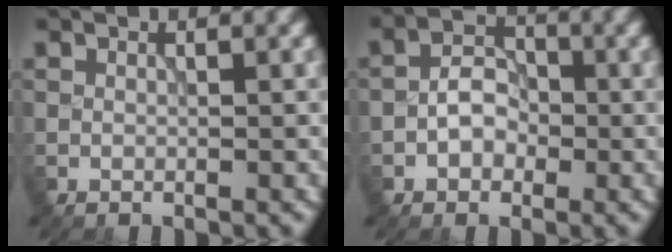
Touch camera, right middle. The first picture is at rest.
{"total": 2.9, "force": [-0.9, 2.1, 1.8], "torque": [-0.029, 0.007, -0.022]}